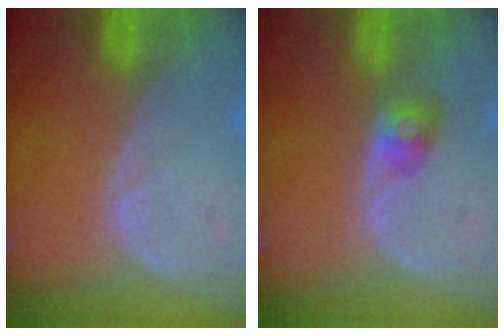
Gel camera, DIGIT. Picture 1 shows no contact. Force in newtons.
{"total": 2.9, "press": 2.6, "slide": 1.1}